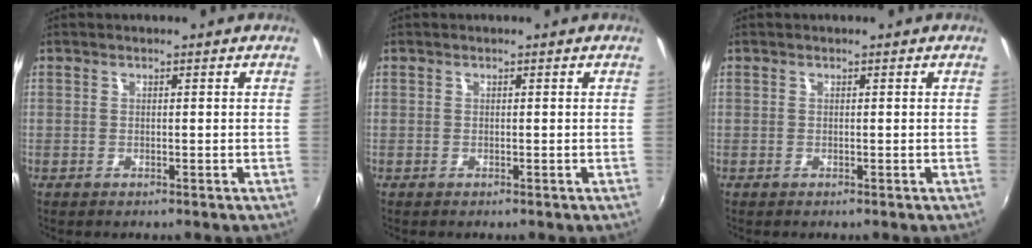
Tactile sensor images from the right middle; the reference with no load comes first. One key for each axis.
{"total": 0.0}
{"total": 0.0}